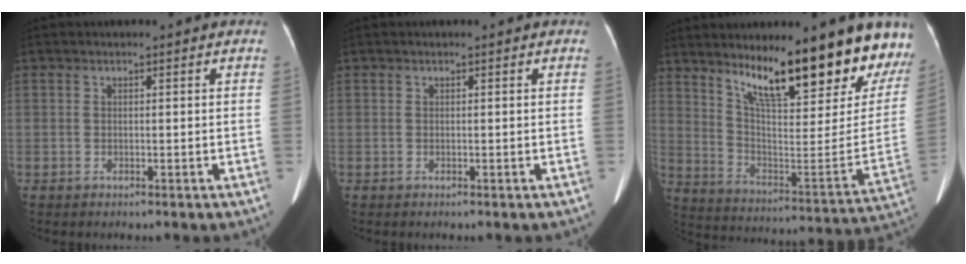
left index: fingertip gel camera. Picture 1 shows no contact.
{"total": 0.0}
{"total": 22.4, "force": [17.0, 3.3, 14.2], "torque": [-0.209, -0.067, 0.249]}